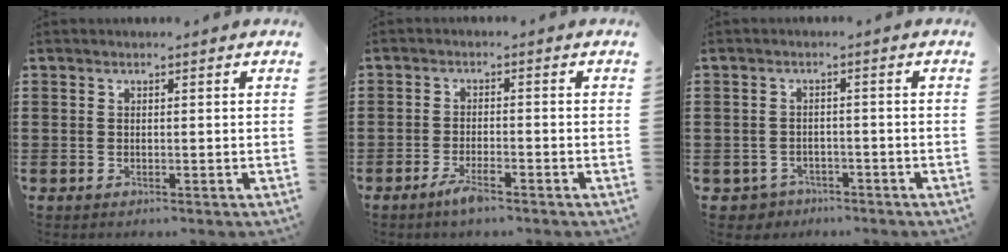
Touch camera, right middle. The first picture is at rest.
{"total": 3.2, "force": [-2.2, 0.7, 2.3], "torque": [-0.051, -0.001, -0.044]}
{"total": 2.1, "force": [-1.9, 0.9, -0.1], "torque": [-0.009, 0.000, -0.043]}